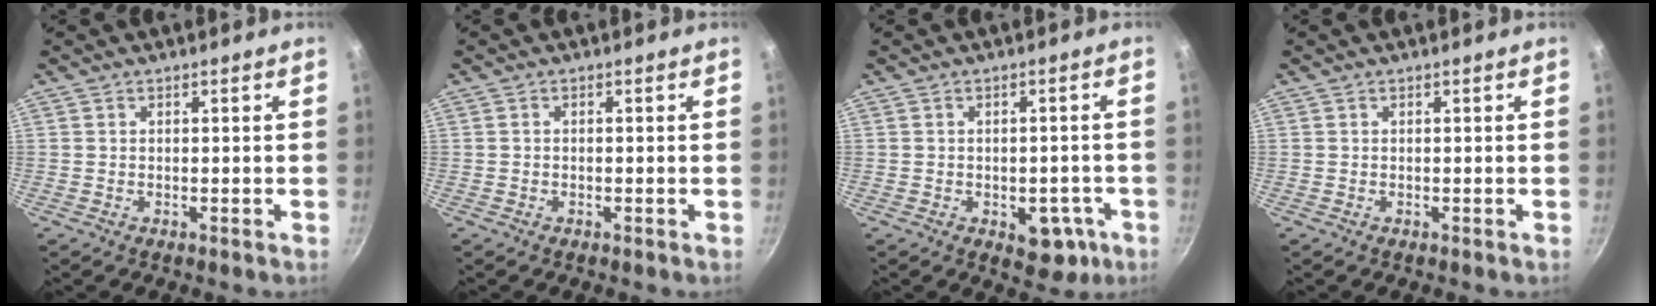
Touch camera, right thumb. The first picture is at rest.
{"total": 0.0}
{"total": 6.4, "force": [-2.6, 3.9, 4.3], "torque": [-0.023, 0.015, -0.023]}
{"total": 0.0}